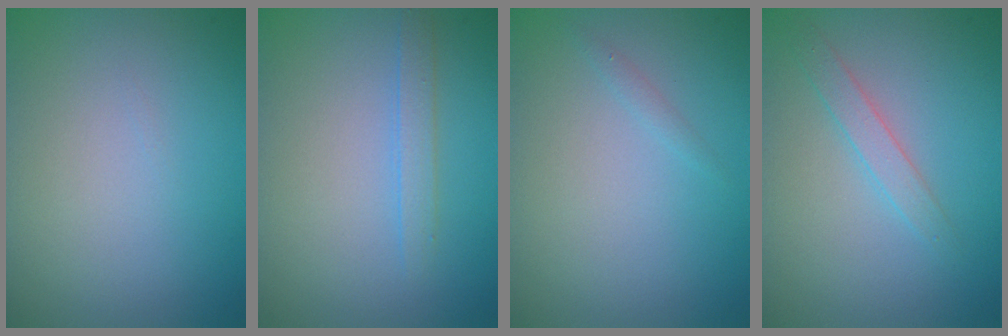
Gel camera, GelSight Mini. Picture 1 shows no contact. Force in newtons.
{"total": 1.4, "press": 1.4, "slide": 0.0}
{"total": 0.5, "press": 0.5, "slide": 0.0}
{"total": 1.6, "press": 1.6, "slide": 0.1}